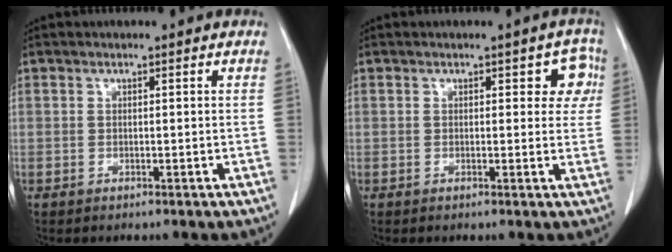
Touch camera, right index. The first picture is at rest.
{"total": 3.9, "force": [1.3, 2.3, 3.0], "torque": [-0.010, 0.011, 0.007]}